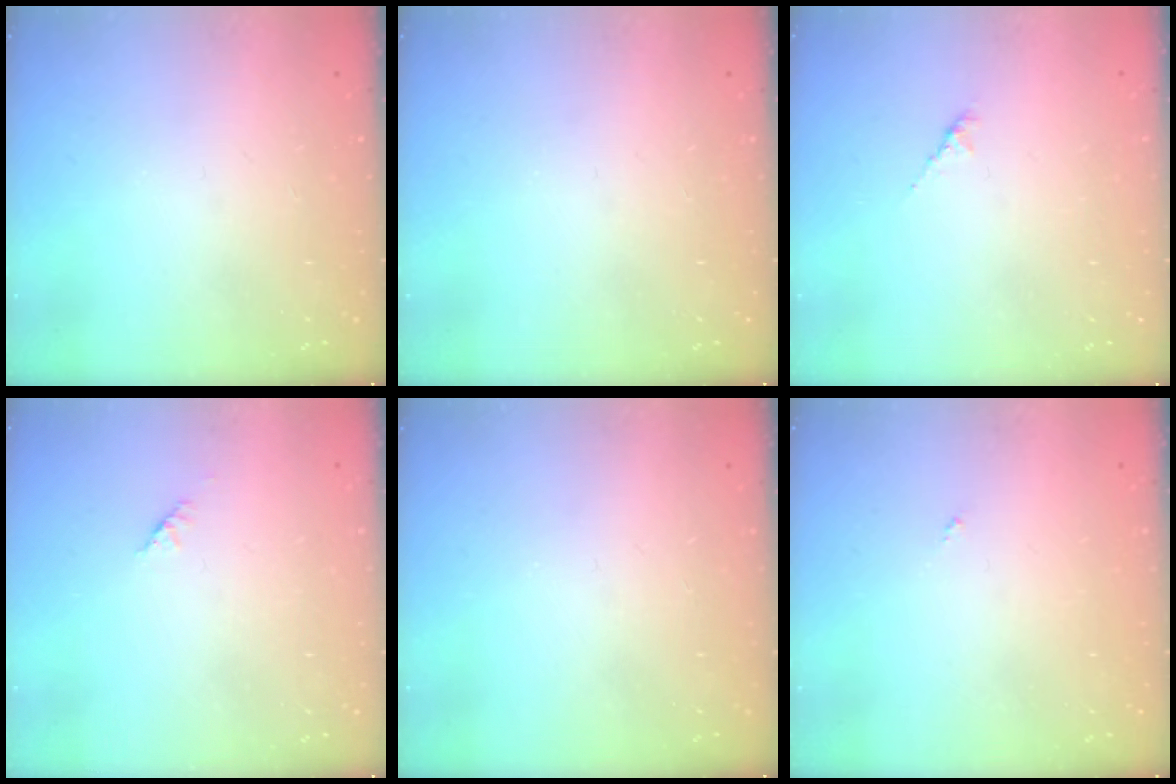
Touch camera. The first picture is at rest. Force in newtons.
{"total": 0.0}
{"total": 1.5, "press": 1.4, "slide": 0.5}
{"total": 1.4, "press": 1.3, "slide": 0.5}
{"total": 0.0}
{"total": 0.0}